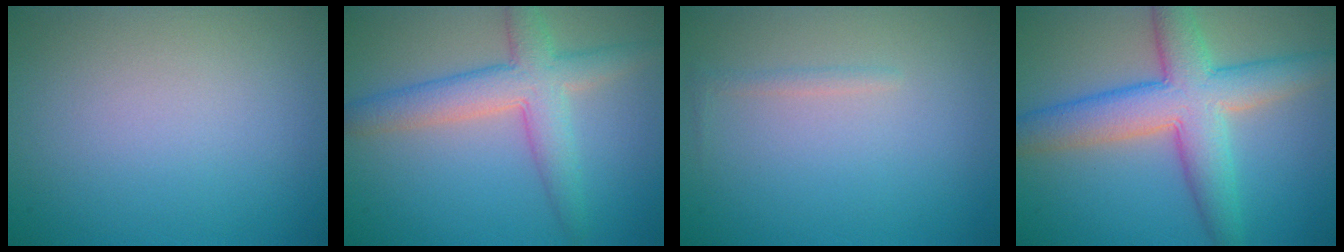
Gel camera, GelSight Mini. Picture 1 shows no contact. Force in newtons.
{"total": 5.1, "press": 5.1, "slide": 0.3}
{"total": 0.7, "press": 0.7, "slide": 0.0}
{"total": 7.9, "press": 7.8, "slide": 0.2}